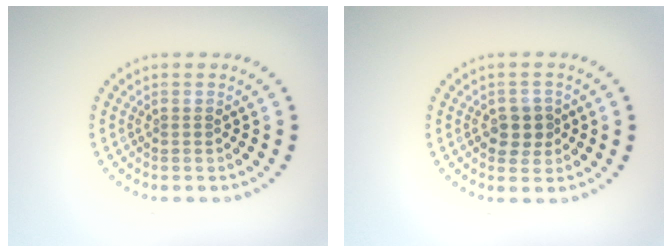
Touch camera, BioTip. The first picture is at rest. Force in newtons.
{"total": 2.5, "press": 2.4, "slide": 0.8}